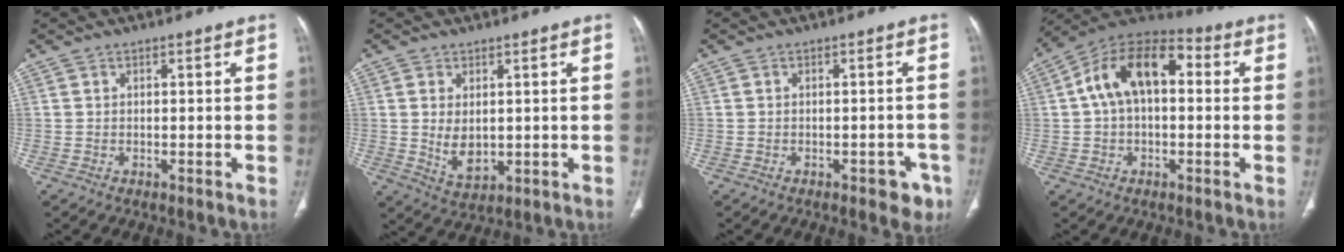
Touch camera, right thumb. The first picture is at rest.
{"total": 5.9, "force": [0.3, 3.7, 4.6], "torque": [-0.070, -0.012, 0.022]}
{"total": 4.5, "force": [-2.4, 2.4, 3.0], "torque": [-0.014, 0.010, -0.026]}
{"total": 14.5, "force": [2.1, 8.5, 11.5], "torque": [-0.182, 0.043, 0.023]}